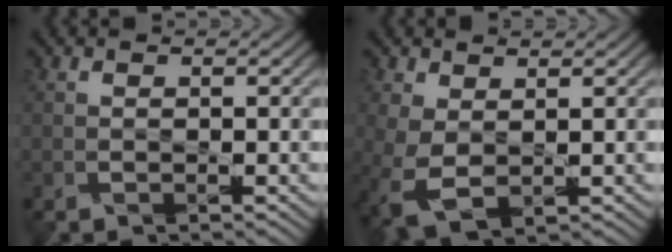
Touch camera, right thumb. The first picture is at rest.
{"total": 4.7, "force": [-0.7, 2.8, 3.7], "torque": [-0.107, -0.007, -0.015]}